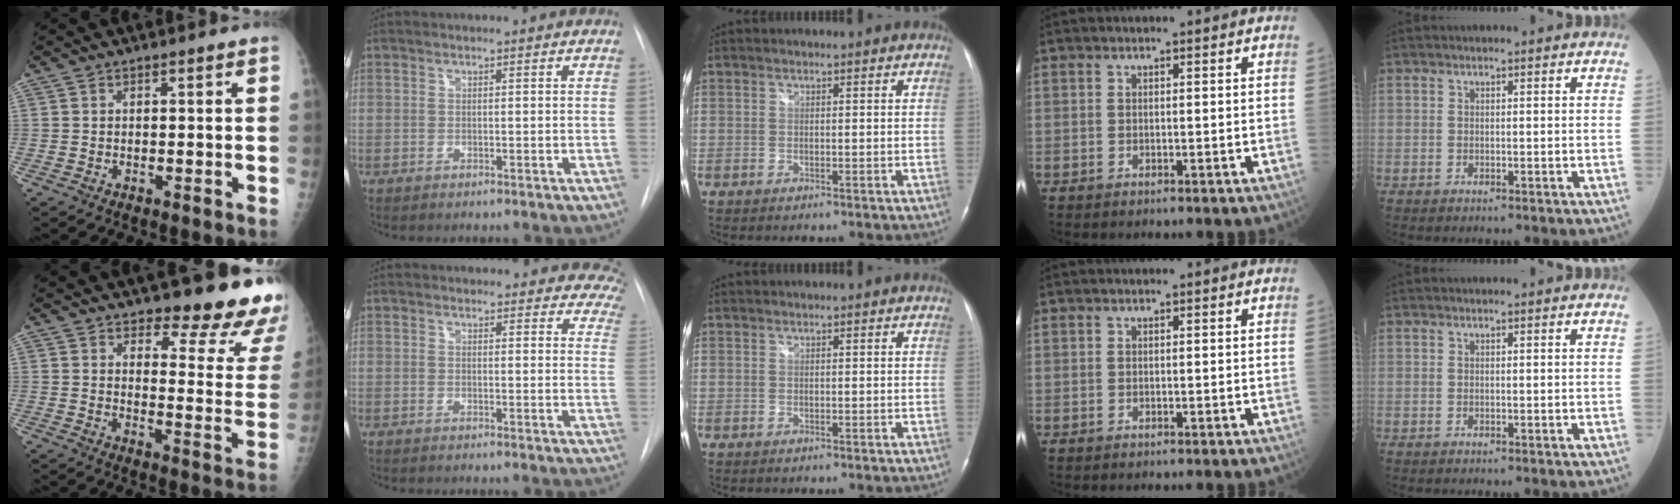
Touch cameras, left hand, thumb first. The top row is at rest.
{"thumb": {"total": 16.1, "force": [14.0, 4.2, 6.7], "torque": [-0.033, -0.123, 0.159]}, "index": {"total": 13.9, "force": [12.8, 4.9, 2.1], "torque": [0.013, -0.047, 0.107]}}